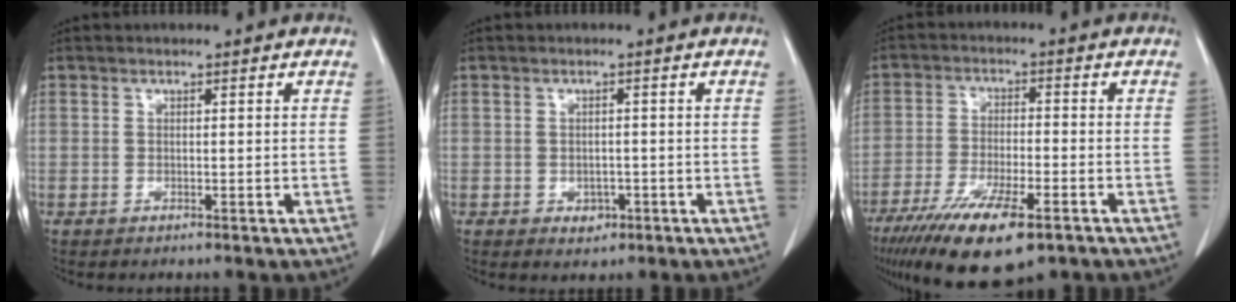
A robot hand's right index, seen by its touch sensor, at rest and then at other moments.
{"total": 2.1, "force": [-0.8, 1.6, 1.0], "torque": [-0.009, 0.004, -0.001]}
{"total": 13.8, "force": [-8.8, 3.3, 10.2], "torque": [-0.183, -0.032, -0.145]}